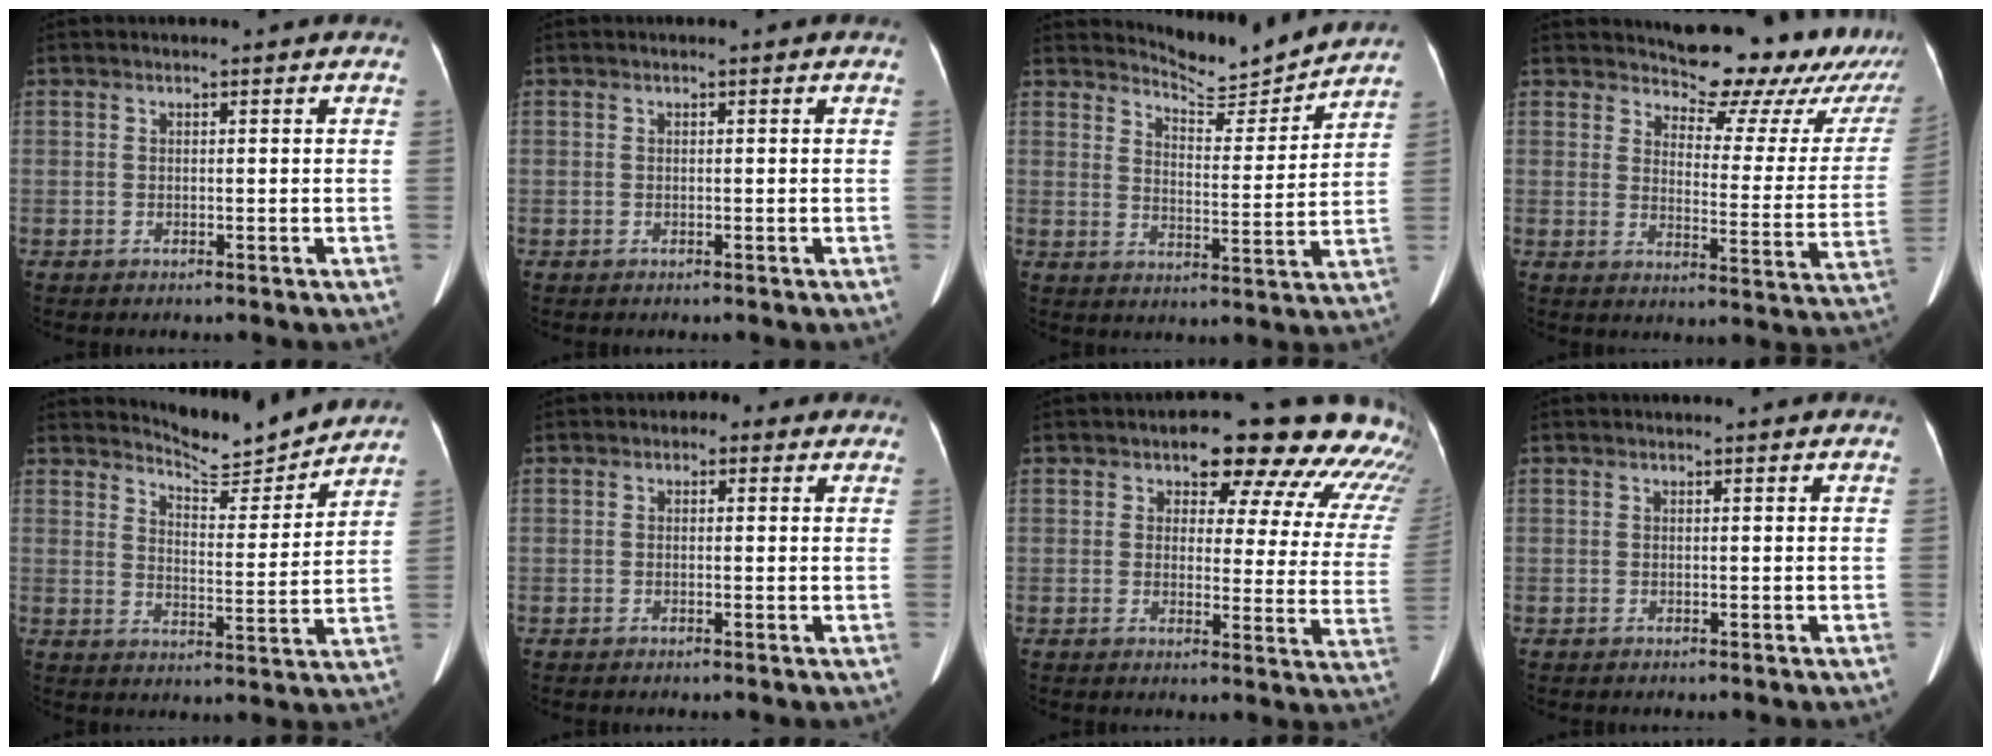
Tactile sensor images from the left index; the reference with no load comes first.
{"total": 0.0}
{"total": 9.2, "force": [9.2, 0.1, 0.4], "torque": [-0.018, -0.016, 0.133]}
{"total": 17.4, "force": [15.9, 4.8, 5.2], "torque": [-0.039, -0.065, 0.161]}
{"total": 9.8, "force": [9.7, 0.4, 1.1], "torque": [-0.026, -0.016, 0.140]}
{"total": 2.2, "force": [1.0, 1.6, 1.2], "torque": [-0.014, 0.017, 0.006]}
{"total": 16.8, "force": [14.1, 5.8, 6.9], "torque": [-0.049, -0.031, 0.130]}
{"total": 0.0}